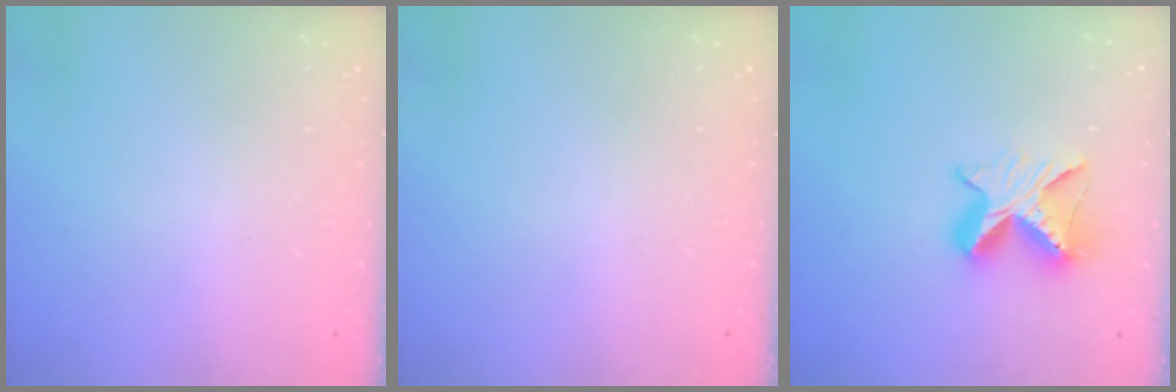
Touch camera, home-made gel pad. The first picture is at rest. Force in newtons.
{"total": 0.0}
{"total": 9.7, "press": 9.7, "slide": 0.8}